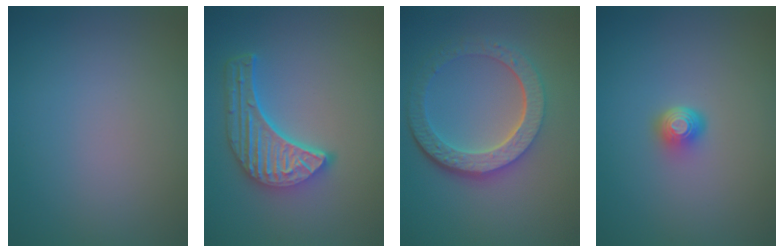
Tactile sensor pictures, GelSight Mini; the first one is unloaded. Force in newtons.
{"total": 5.7, "press": 4.3, "slide": 3.7}
{"total": 6.3, "press": 4.6, "slide": 4.2}
{"total": 2.0, "press": 1.3, "slide": 1.5}